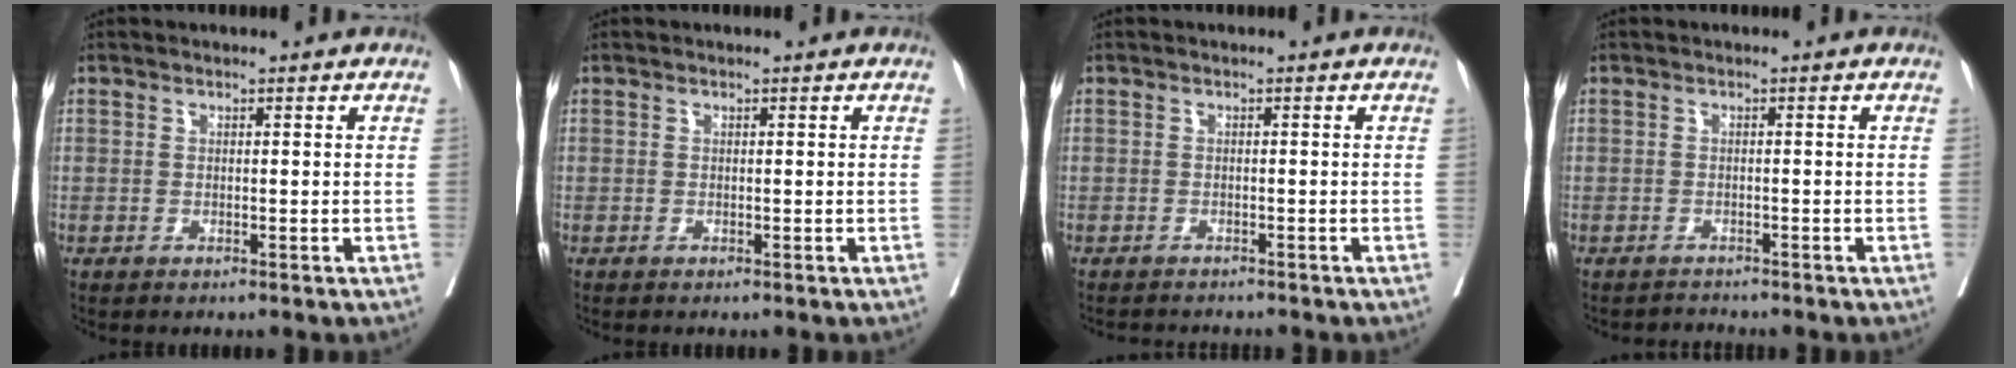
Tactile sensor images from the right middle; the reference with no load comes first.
{"total": 0.0}
{"total": 3.3, "force": [-3.2, 0.5, 0.7], "torque": [-0.006, -0.006, -0.044]}
{"total": 1.2, "force": [-1.1, 0.0, -0.4], "torque": [0.007, -0.008, -0.017]}